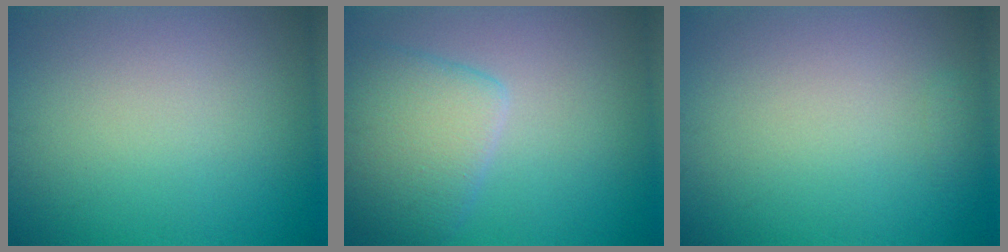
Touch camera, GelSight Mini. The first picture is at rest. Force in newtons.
{"total": 4.9, "press": 4.9, "slide": 0.3}
{"total": 0.6, "press": 0.6, "slide": 0.1}